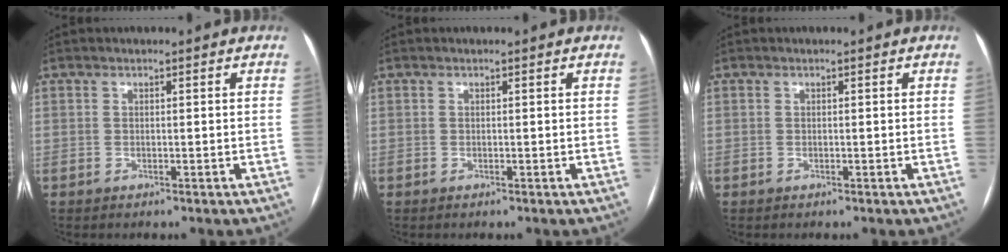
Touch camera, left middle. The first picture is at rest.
{"total": 0.0}
{"total": 0.0}